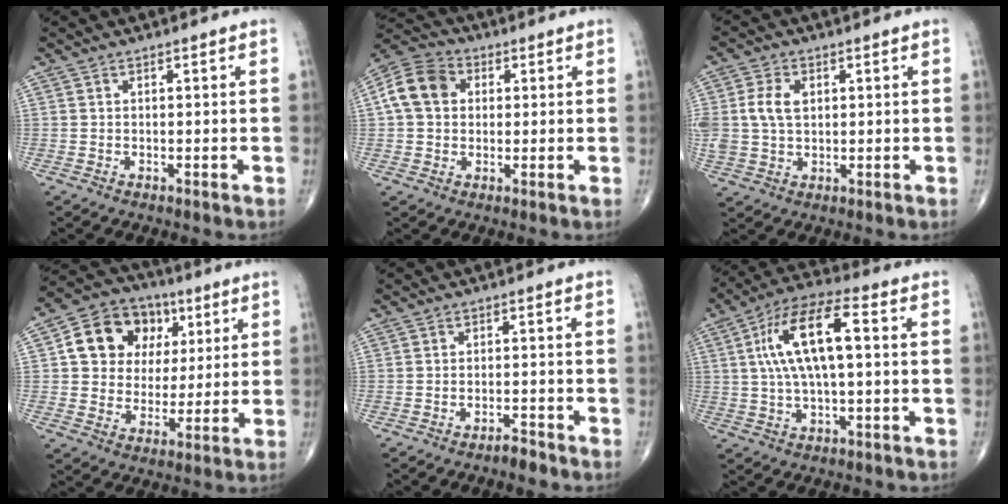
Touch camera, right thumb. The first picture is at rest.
{"total": 10.0, "force": [1.8, 7.8, 5.9], "torque": [-0.102, 0.020, 0.022]}
{"total": 7.4, "force": [1.3, 5.1, 5.2], "torque": [-0.110, 0.004, 0.029]}
{"total": 14.9, "force": [4.4, 12.4, 7.1], "torque": [-0.077, 0.005, 0.073]}
{"total": 2.4, "force": [-2.0, 0.6, 1.1], "torque": [-0.022, 0.009, -0.036]}
{"total": 14.3, "force": [2.1, 5.2, 13.2], "torque": [-0.256, 0.033, 0.034]}